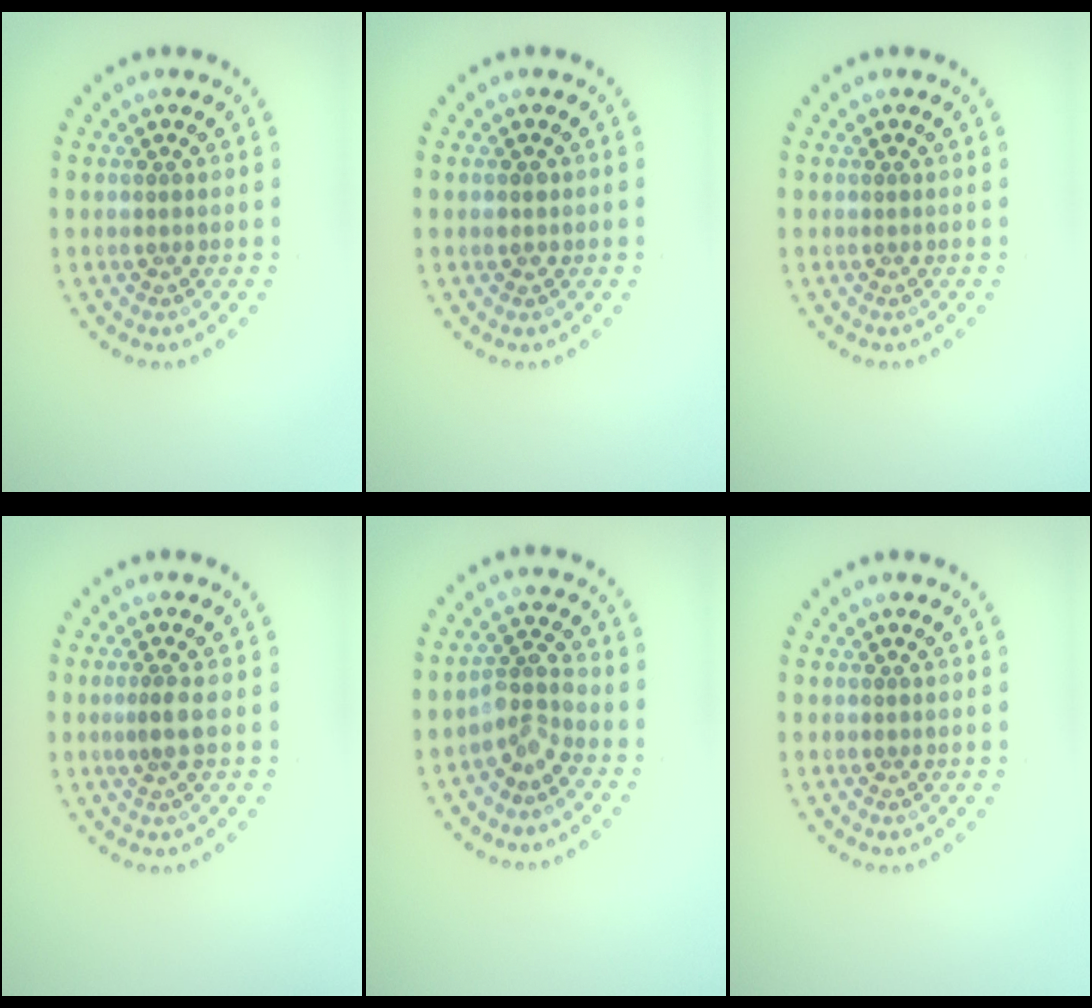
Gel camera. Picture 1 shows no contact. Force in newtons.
{"total": 0.9, "press": 0.9, "slide": 0.1}
{"total": 0.0}
{"total": 1.3, "press": 0.9, "slide": 1.0}
{"total": 2.7, "press": 2.0, "slide": 1.8}
{"total": 0.0}